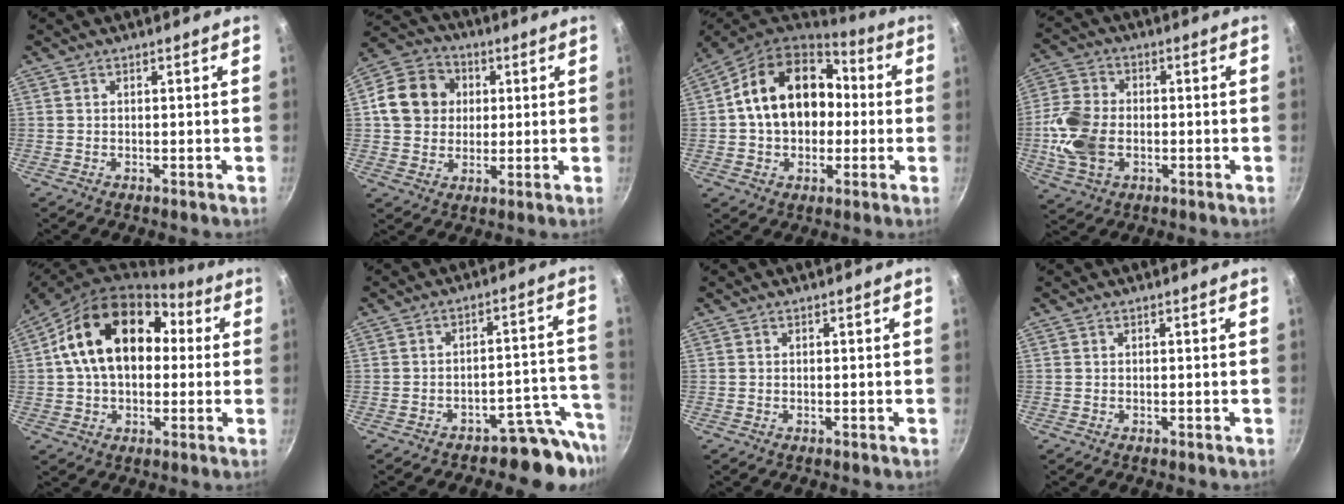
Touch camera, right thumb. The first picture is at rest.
{"total": 12.1, "force": [2.1, 10.5, 5.7], "torque": [-0.078, 0.014, 0.024]}
{"total": 18.9, "force": [1.7, 14.1, 12.5], "torque": [-0.182, 0.040, 0.021]}
{"total": 11.5, "force": [-1.9, 7.9, 8.1], "torque": [-0.156, 0.013, -0.043]}
{"total": 19.2, "force": [3.4, 13.2, 13.5], "torque": [-0.197, 0.040, 0.044]}
{"total": 8.4, "force": [-7.1, 3.3, 3.2], "torque": [0.020, 0.083, -0.103]}
{"total": 0.0}
{"total": 0.0}